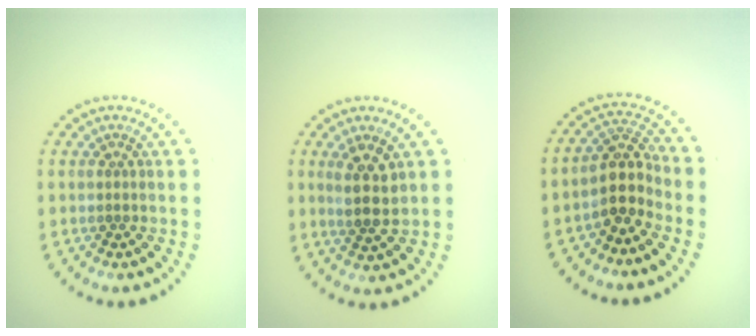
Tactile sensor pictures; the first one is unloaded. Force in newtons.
{"total": 2.7, "press": 2.5, "slide": 1.0}
{"total": 3.5, "press": 2.8, "slide": 2.1}